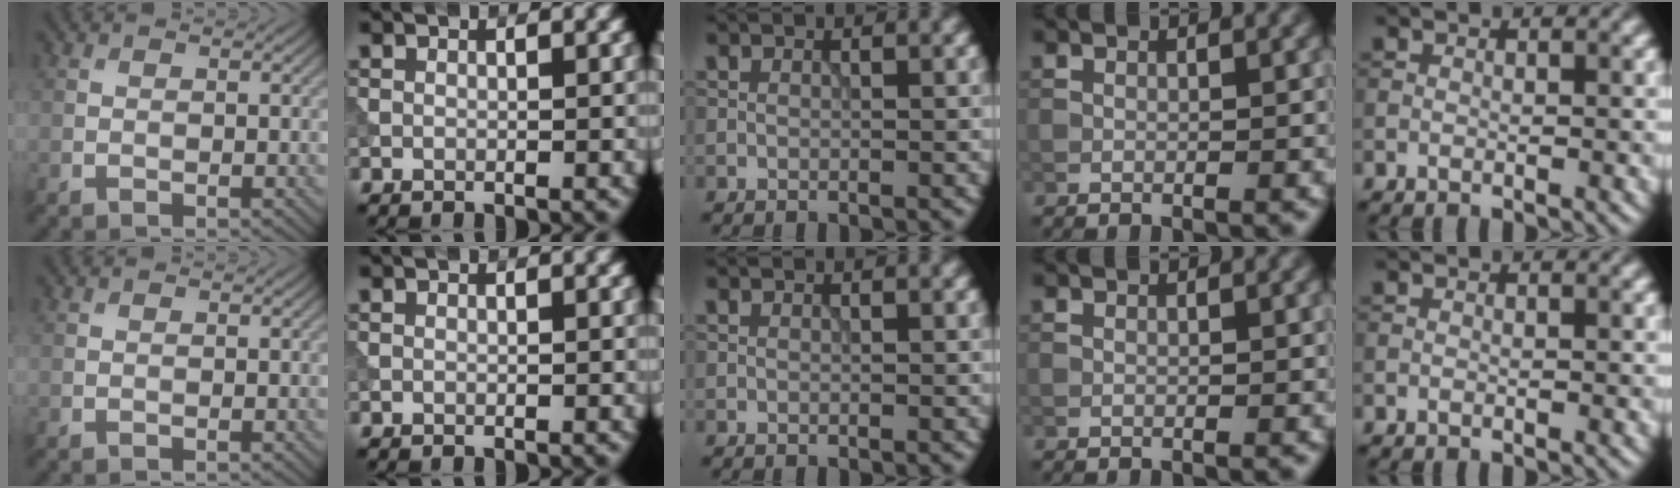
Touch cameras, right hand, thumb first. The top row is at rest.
{}